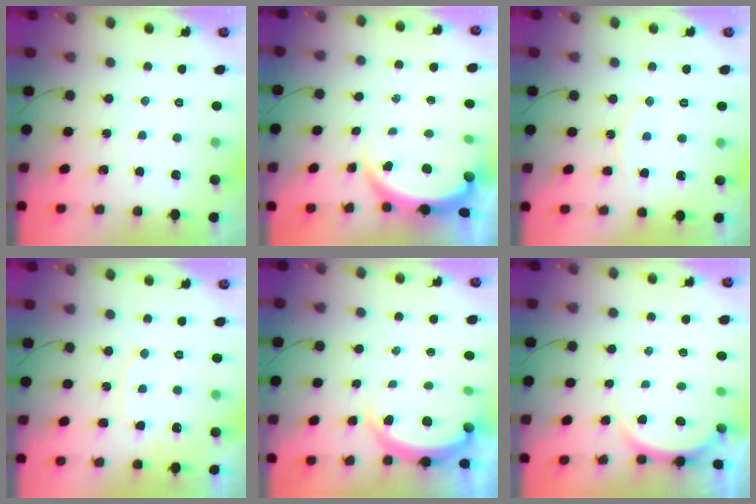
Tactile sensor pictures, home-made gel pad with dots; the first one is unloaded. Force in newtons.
{"total": 3.9, "press": 3.9, "slide": 0.2}
{"total": 6.0, "press": 6.0, "slide": 0.4}
{"total": 5.6, "press": 5.6, "slide": 0.6}
{"total": 4.8, "press": 4.6, "slide": 1.2}
{"total": 2.5, "press": 2.5, "slide": 0.6}